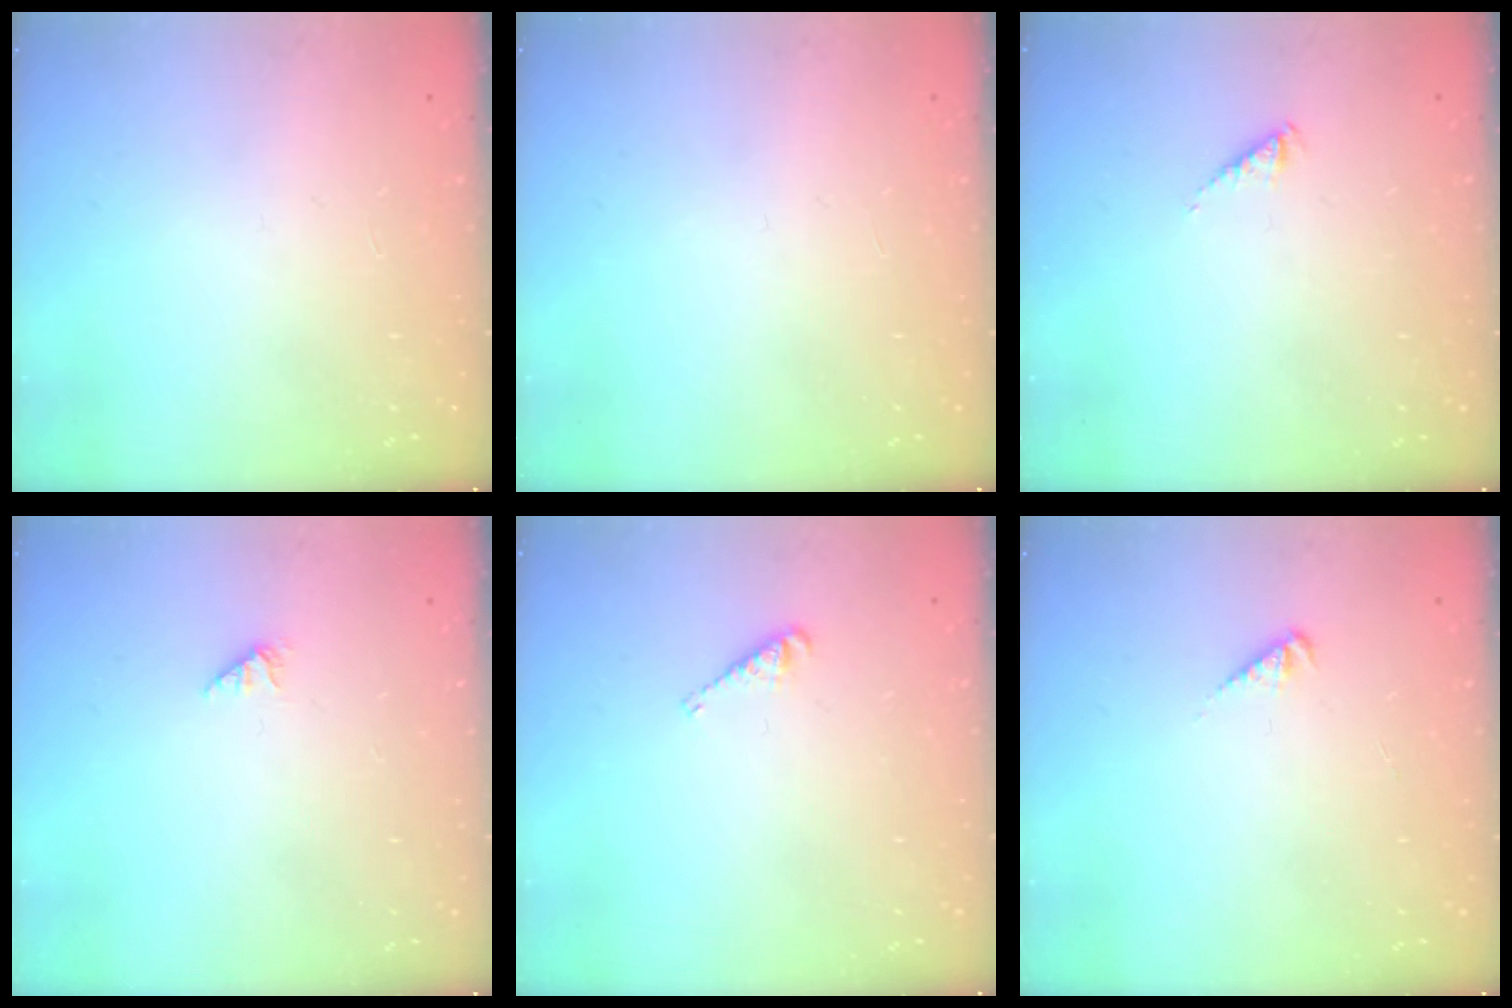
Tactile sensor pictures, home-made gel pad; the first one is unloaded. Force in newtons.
{"total": 0.0}
{"total": 2.3, "press": 2.3, "slide": 0.4}
{"total": 1.0, "press": 1.0, "slide": 0.2}
{"total": 3.8, "press": 3.8, "slide": 0.5}
{"total": 2.5, "press": 2.4, "slide": 0.6}